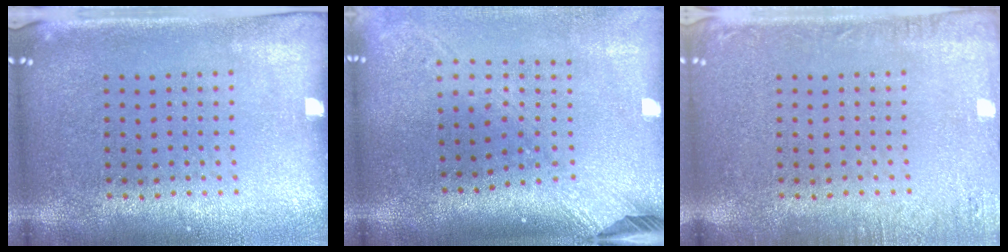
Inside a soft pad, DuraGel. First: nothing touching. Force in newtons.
{"total": 2.4, "press": 1.8, "slide": 1.7}
{"total": 1.9, "press": 1.9, "slide": 0.2}